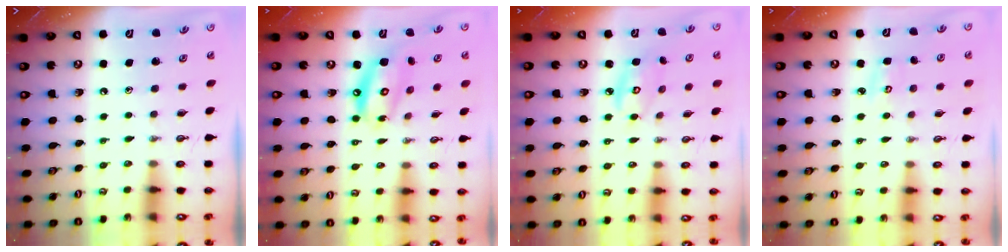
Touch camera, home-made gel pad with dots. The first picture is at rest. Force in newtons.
{"total": 12.4, "press": 12.3, "slide": 1.2}
{"total": 5.9, "press": 5.9, "slide": 0.2}
{"total": 4.3, "press": 4.3, "slide": 0.4}